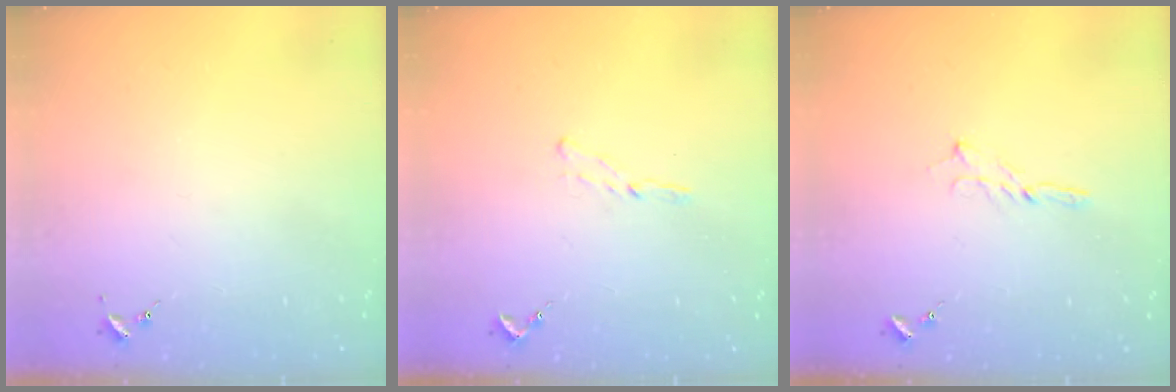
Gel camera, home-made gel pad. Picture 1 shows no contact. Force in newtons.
{"total": 3.5, "press": 3.5, "slide": 0.4}
{"total": 2.3, "press": 2.3, "slide": 0.2}